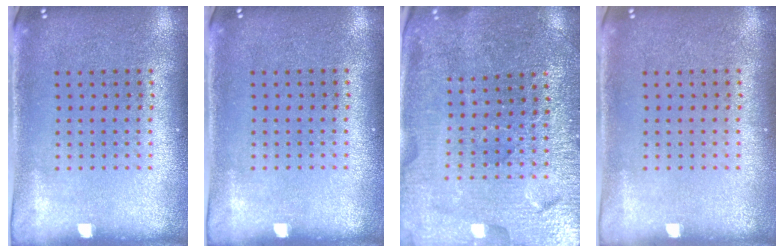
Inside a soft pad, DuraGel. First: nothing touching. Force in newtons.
{"total": 0.0}
{"total": 3.4, "press": 3.4, "slide": 0.2}
{"total": 0.0}